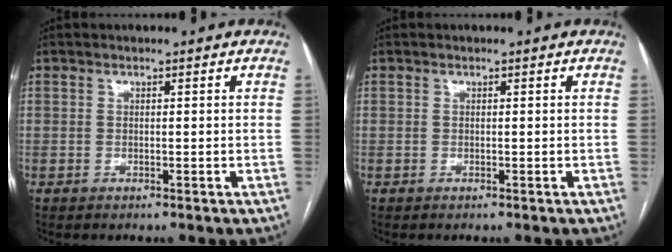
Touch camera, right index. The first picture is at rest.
{"total": 0.0}